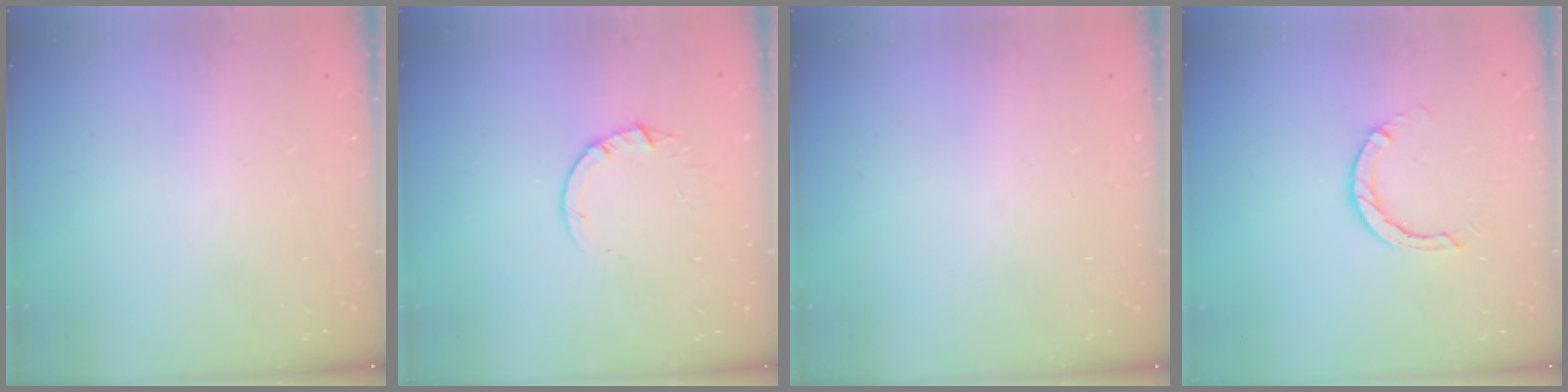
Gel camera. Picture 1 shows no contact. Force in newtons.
{"total": 3.7, "press": 3.7, "slide": 0.5}
{"total": 0.0}
{"total": 3.8, "press": 3.8, "slide": 0.5}